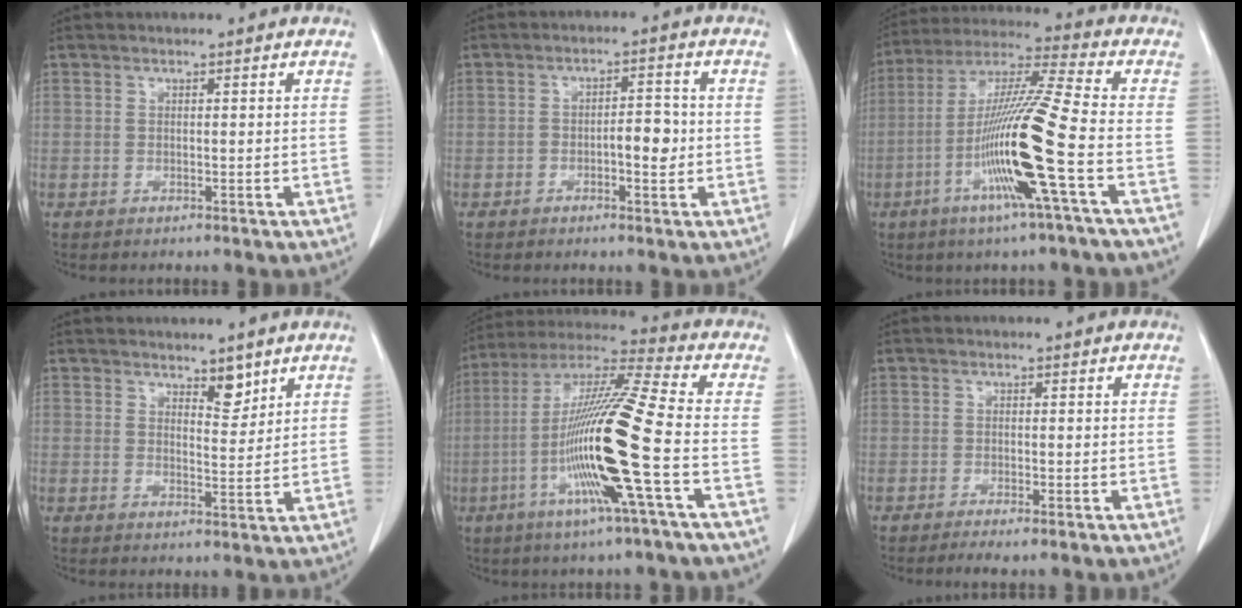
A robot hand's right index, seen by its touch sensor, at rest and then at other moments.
{"total": 4.2, "force": [-0.9, 1.4, 3.8], "torque": [-0.053, 0.007, -0.012]}
{"total": 16.1, "force": [-4.8, -1.6, 15.3], "torque": [-0.298, -0.013, -0.102]}
{"total": 3.2, "force": [2.7, 0.8, 1.5], "torque": [-0.025, -0.011, 0.049]}
{"total": 18.1, "force": [-4.7, -1.3, 17.4], "torque": [-0.340, -0.012, -0.103]}
{"total": 2.6, "force": [-2.0, 0.0, 1.7], "torque": [-0.023, -0.005, -0.030]}